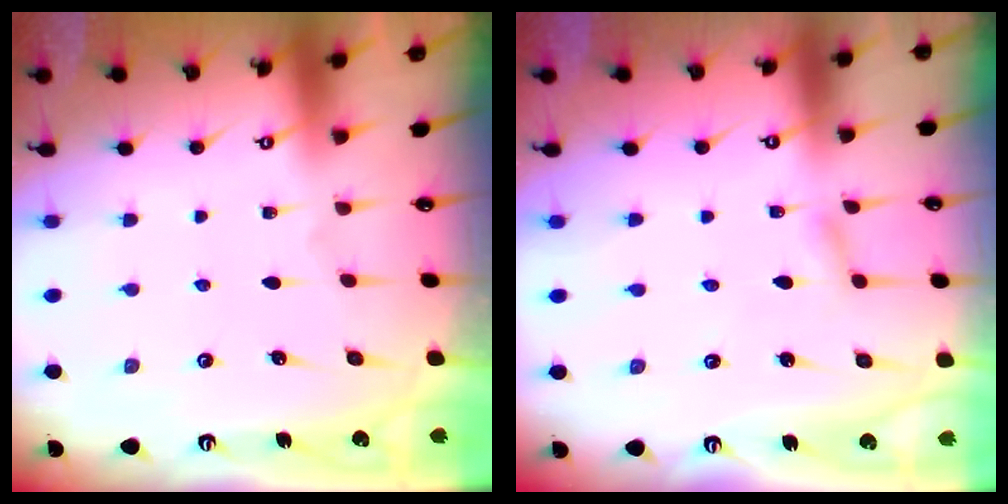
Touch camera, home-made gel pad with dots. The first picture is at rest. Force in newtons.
{"total": 1.7, "press": 1.7, "slide": 0.2}